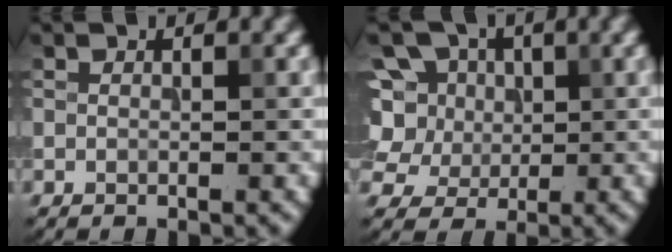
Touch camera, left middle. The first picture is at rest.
{"total": 7.1, "force": [2.0, 5.8, 3.5], "torque": [-0.069, 0.025, 0.012]}